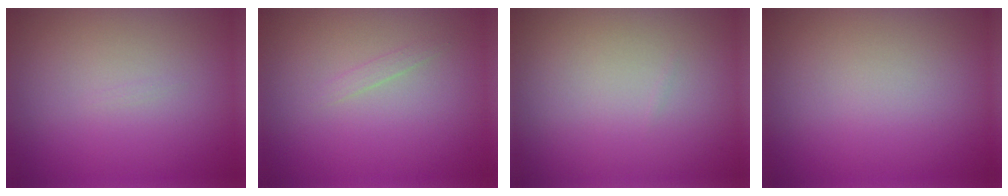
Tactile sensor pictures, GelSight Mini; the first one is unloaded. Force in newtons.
{"total": 0.6, "press": 0.6, "slide": 0.0}
{"total": 0.0}
{"total": 0.0}